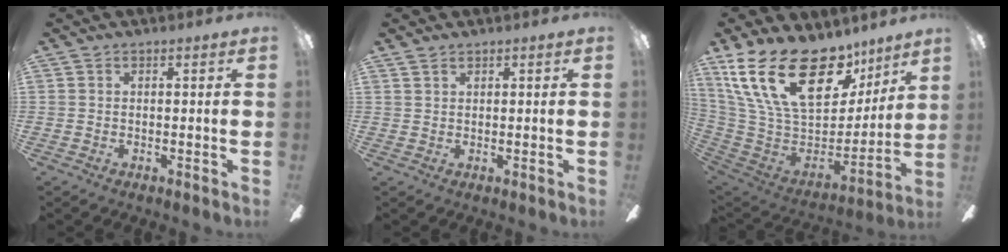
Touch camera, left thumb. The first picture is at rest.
{"total": 1.3, "force": [1.1, 0.6, 0.4], "torque": [-0.009, -0.001, 0.021]}
{"total": 28.6, "force": [15.3, 15.2, 18.8], "torque": [-0.353, -0.091, 0.286]}